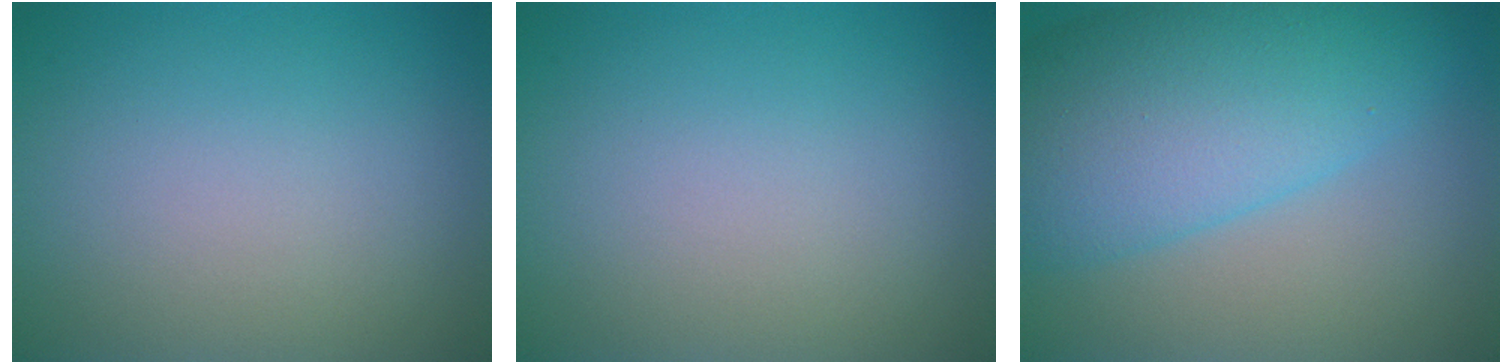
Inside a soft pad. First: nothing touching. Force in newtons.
{"total": 0.0}
{"total": 10.5, "press": 10.4, "slide": 0.2}